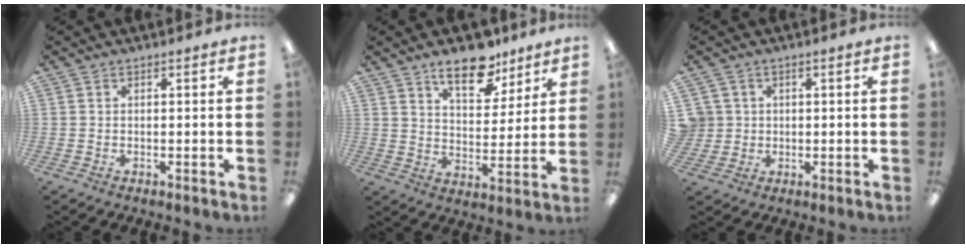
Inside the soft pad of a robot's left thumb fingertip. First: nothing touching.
{"total": 12.9, "force": [9.5, 5.8, 6.5], "torque": [-0.081, -0.056, 0.166]}
{"total": 3.9, "force": [0.6, 3.8, 0.1], "torque": [-0.015, 0.007, 0.013]}